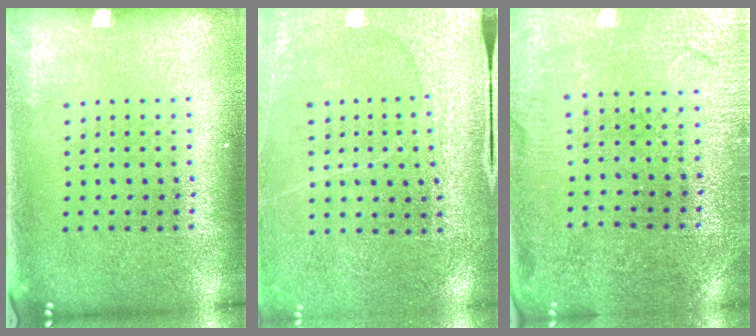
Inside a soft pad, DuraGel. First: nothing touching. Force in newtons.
{"total": 3.0, "press": 3.0, "slide": 0.1}
{"total": 0.7, "press": 0.7, "slide": 0.1}